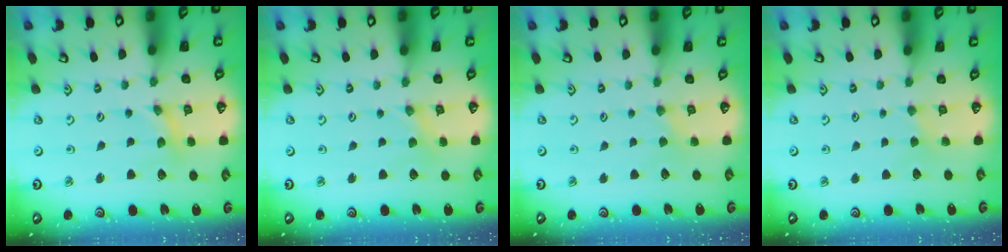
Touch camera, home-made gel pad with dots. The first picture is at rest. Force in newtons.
{"total": 0.0}
{"total": 1.4, "press": 1.4, "slide": 0.3}
{"total": 2.2, "press": 2.2, "slide": 0.3}